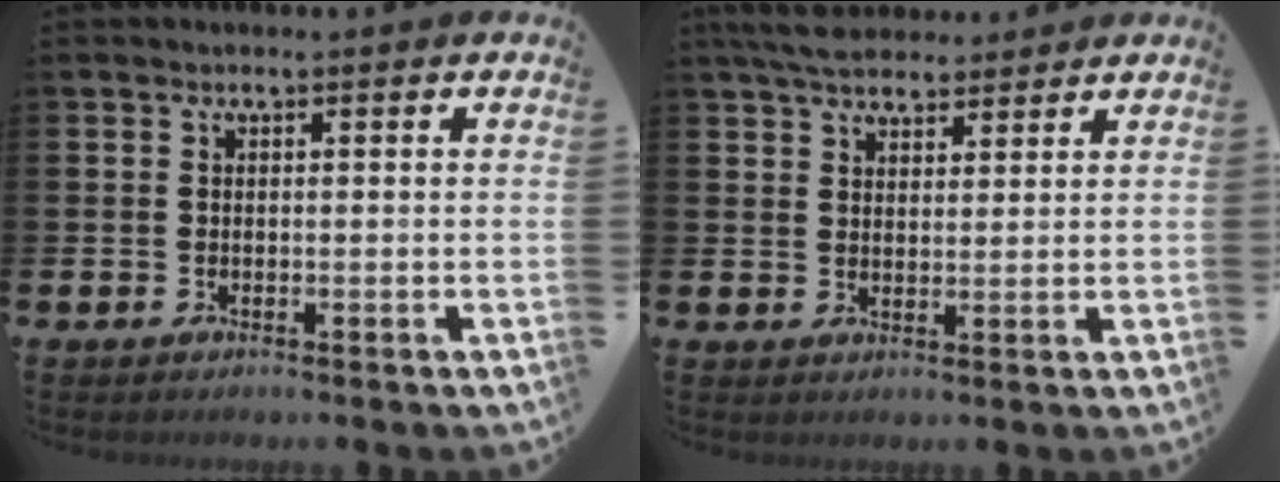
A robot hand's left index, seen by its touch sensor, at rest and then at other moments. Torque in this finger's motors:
{"motor_torque": [1.09, -1.04, 0.28, 0.18]}